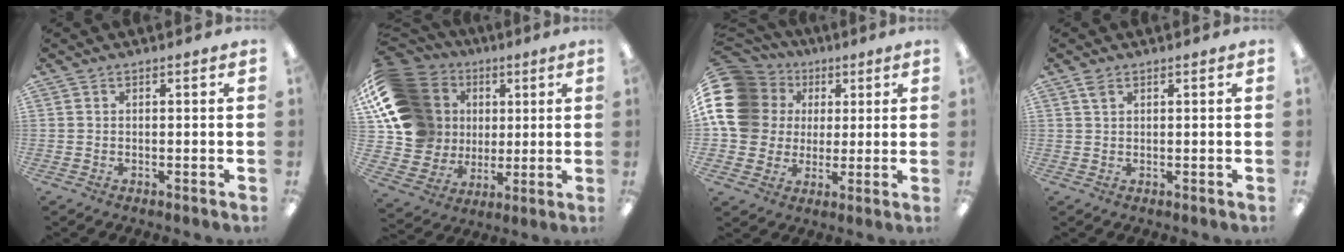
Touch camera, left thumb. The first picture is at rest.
{"total": 19.1, "force": [5.5, 16.1, 8.7], "torque": [-0.188, -0.014, 0.129]}
{"total": 16.0, "force": [3.8, 13.9, 6.9], "torque": [-0.150, -0.007, 0.077]}
{"total": 1.7, "force": [1.0, 0.8, 1.1], "torque": [-0.026, 0.001, 0.019]}